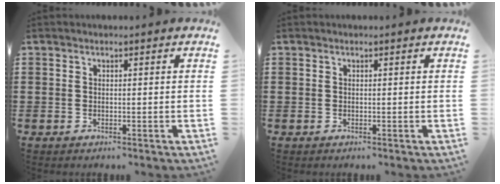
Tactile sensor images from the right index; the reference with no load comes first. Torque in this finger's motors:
{"motor_torque": [0.00, 0.00, 0.00, 0.00]}